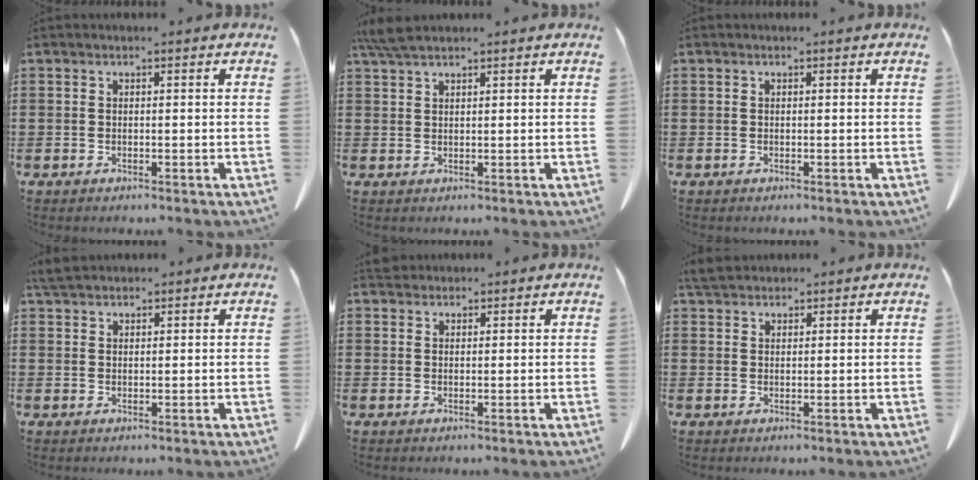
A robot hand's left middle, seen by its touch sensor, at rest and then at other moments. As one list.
[{"total": 3.3, "force": [2.5, 0.5, 2.0], "torque": [-0.053, -0.002, 0.046]}, {"total": 0.0}, {"total": 3.0, "force": [2.7, 0.8, 1.2], "torque": [-0.031, 0.001, 0.052]}, {"total": 2.0, "force": [1.8, 0.8, 0.4], "torque": [-0.014, 0.005, 0.037]}, {"total": 3.0, "force": [2.7, 0.9, 1.0], "torque": [-0.028, 0.002, 0.053]}]